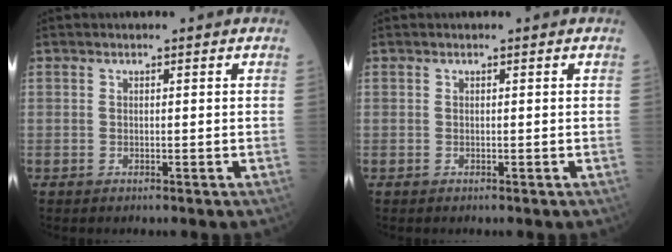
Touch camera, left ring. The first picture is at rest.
{"total": 0.0}